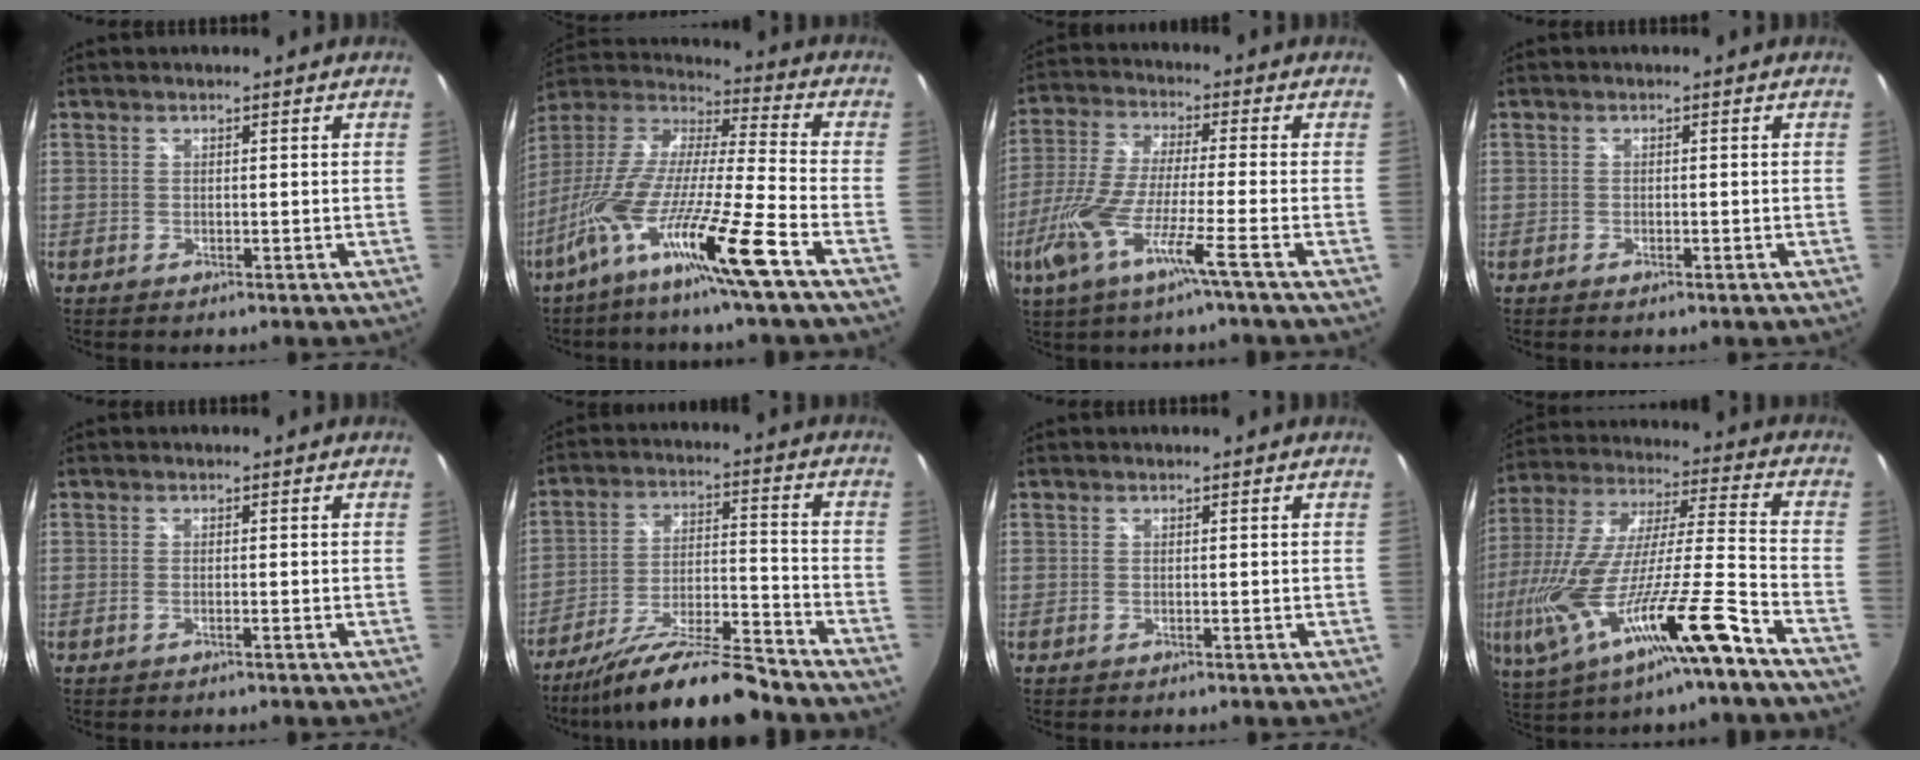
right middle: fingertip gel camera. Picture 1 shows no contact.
{"total": 21.3, "force": [-12.0, -0.3, 17.5], "torque": [-0.315, -0.055, -0.218]}
{"total": 12.8, "force": [-6.2, 0.6, 11.2], "torque": [-0.240, -0.021, -0.123]}
{"total": 1.2, "force": [-0.8, 0.4, 0.8], "torque": [-0.013, -0.003, -0.014]}
{"total": 0.9, "force": [-0.7, 0.1, 0.6], "torque": [-0.012, 0.001, -0.013]}
{"total": 15.7, "force": [-13.9, 0.5, 7.4], "torque": [-0.149, -0.024, -0.234]}
{"total": 0.0}
{"total": 26.4, "force": [-13.9, 2.0, 22.4], "torque": [-0.402, -0.080, -0.238]}